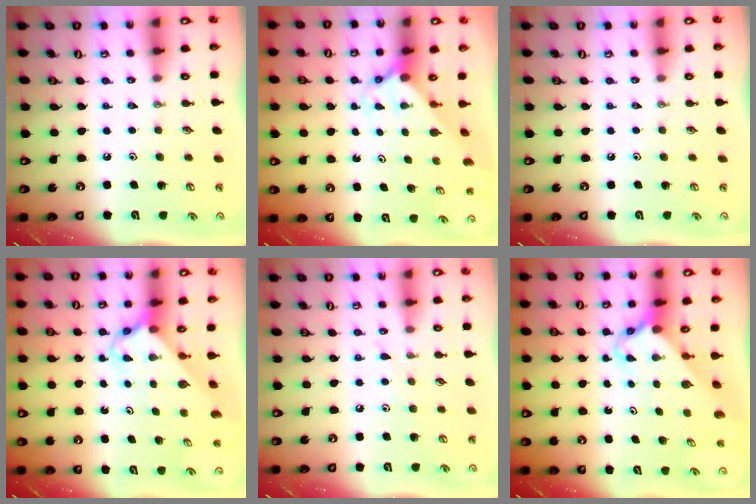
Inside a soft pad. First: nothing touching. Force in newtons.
{"total": 1.8, "press": 1.8, "slide": 0.2}
{"total": 0.0}
{"total": 2.9, "press": 2.9, "slide": 0.3}
{"total": 3.0, "press": 3.0, "slide": 0.4}
{"total": 2.6, "press": 2.6, "slide": 0.3}